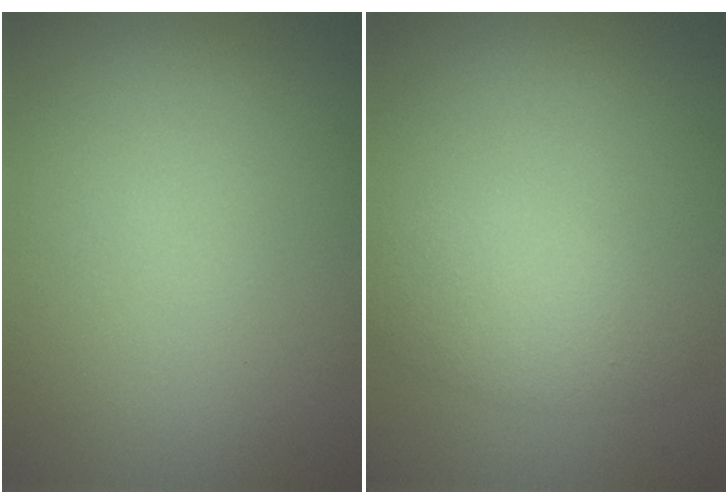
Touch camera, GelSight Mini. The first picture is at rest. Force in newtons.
{"total": 2.9, "press": 2.9, "slide": 0.1}